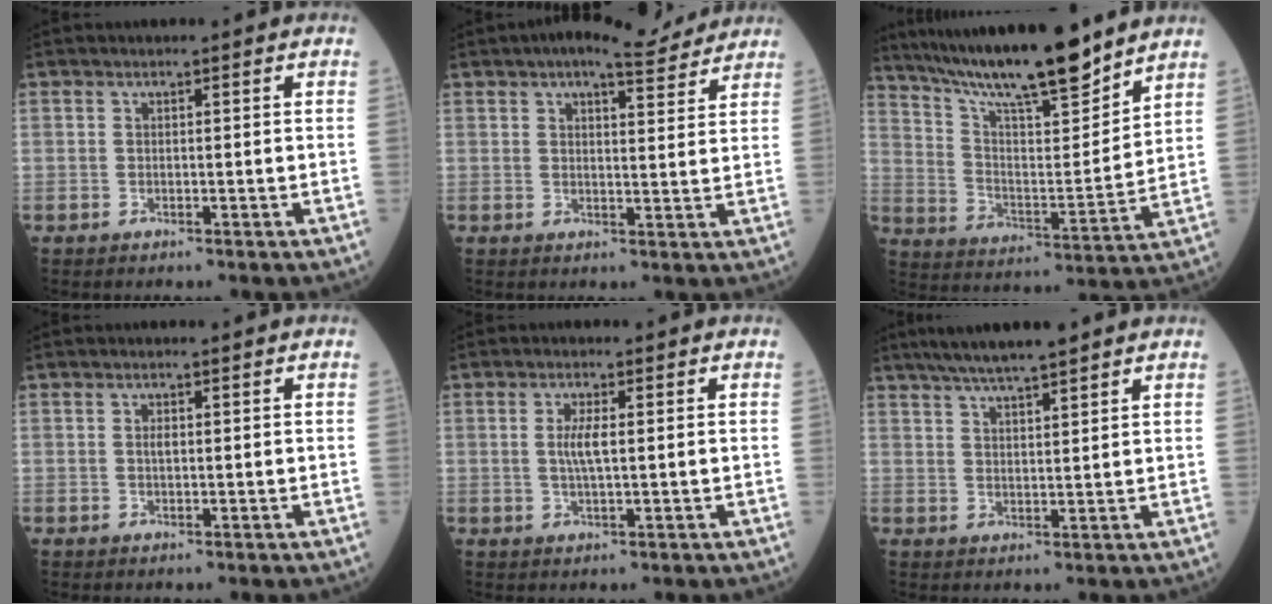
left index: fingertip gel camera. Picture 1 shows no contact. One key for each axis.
{"total": 7.8, "fx": 6.6, "fy": 2.0, "fz": 3.6, "tx": -0.055, "ty": 0.019, "tz": 0.082}
{"total": 18.7, "fx": 15.8, "fy": 1.5, "fz": 9.9, "tx": -0.171, "ty": 0.001, "tz": 0.270}
{"total": 0.9, "fx": 0.2, "fy": 0.3, "fz": 0.8, "tx": -0.018, "ty": 0.000, "tz": 0.004}
{"total": 3.1, "fx": 0.4, "fy": 0.5, "fz": 3.0, "tx": -0.065, "ty": -0.002, "tz": 0.009}
{"total": 8.2, "fx": 6.7, "fy": 0.5, "fz": 4.7, "tx": -0.077, "ty": 0.025, "tz": 0.110}